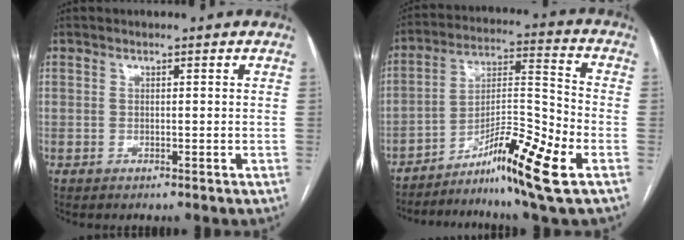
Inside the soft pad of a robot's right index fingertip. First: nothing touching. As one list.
[{"total": 14.5, "force": [-8.1, 0.3, 12.0], "torque": [-0.216, -0.006, -0.134]}]